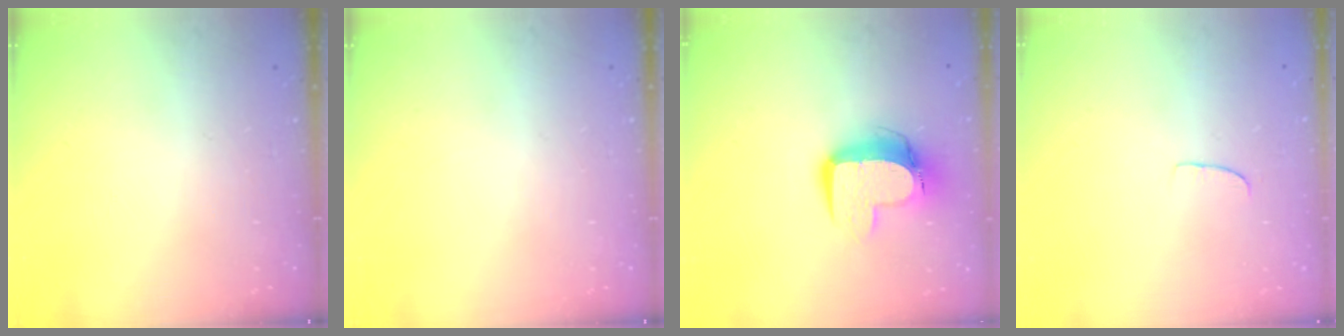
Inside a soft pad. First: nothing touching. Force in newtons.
{"total": 0.0}
{"total": 11.5, "press": 11.5, "slide": 1.0}
{"total": 5.7, "press": 5.7, "slide": 0.5}